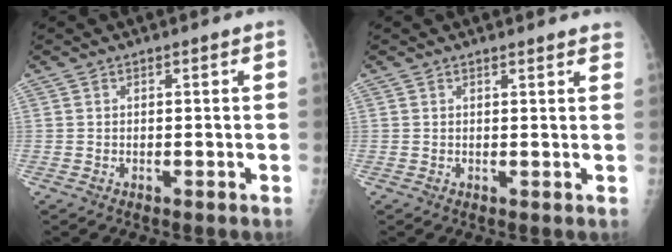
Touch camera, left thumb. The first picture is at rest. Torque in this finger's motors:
{"motor_torque": [-0.16, 0.01, 0.10, 0.02, 0.01]}